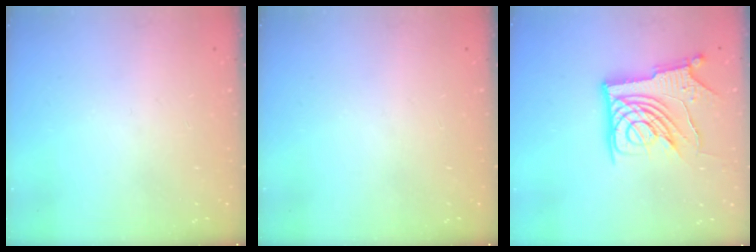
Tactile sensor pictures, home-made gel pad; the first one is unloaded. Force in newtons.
{"total": 0.0}
{"total": 14.8, "press": 14.7, "slide": 1.7}